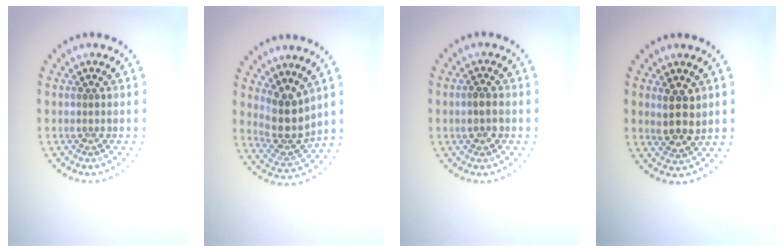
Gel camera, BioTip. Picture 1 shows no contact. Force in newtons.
{"total": 4.0, "press": 3.1, "slide": 2.5}
{"total": 1.8, "press": 1.8, "slide": 0.2}
{"total": 3.0, "press": 2.7, "slide": 1.2}